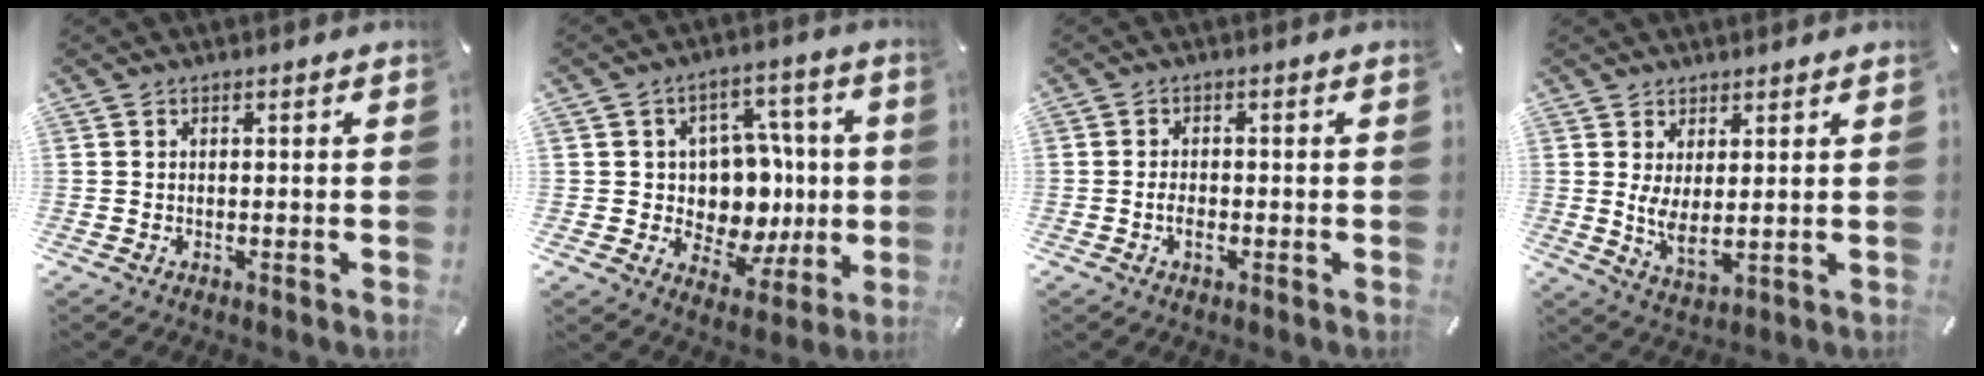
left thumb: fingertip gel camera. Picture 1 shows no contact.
{"total": 12.2, "force": [0.8, 11.1, 5.0], "torque": [-0.058, -0.016, 0.028]}
{"total": 2.5, "force": [-1.0, 1.3, 1.9], "torque": [-0.040, 0.002, -0.019]}
{"total": 5.7, "force": [1.6, 2.3, 5.0], "torque": [-0.114, -0.021, 0.025]}